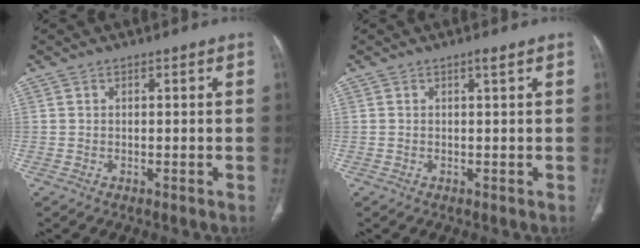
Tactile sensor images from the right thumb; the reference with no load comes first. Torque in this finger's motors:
{"motor_torque": [2.08, 1.69, -0.10, -0.47, 0.00]}